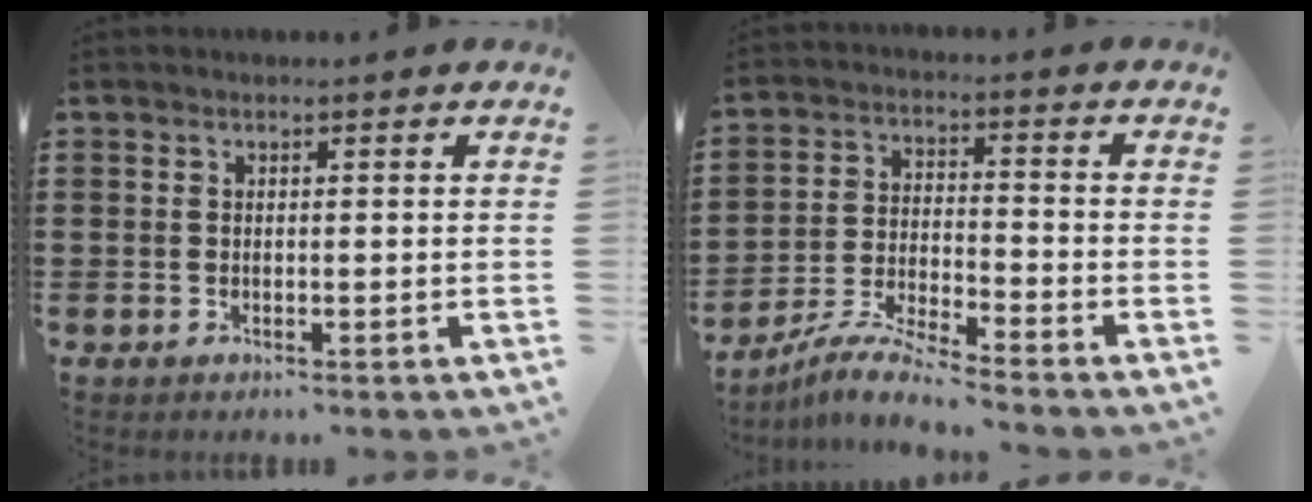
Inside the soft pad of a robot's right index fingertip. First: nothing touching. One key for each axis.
{"total": 6.4, "fx": -6.0, "fy": -0.1, "fz": 2.1, "tx": -0.054, "ty": -0.006, "tz": -0.120}